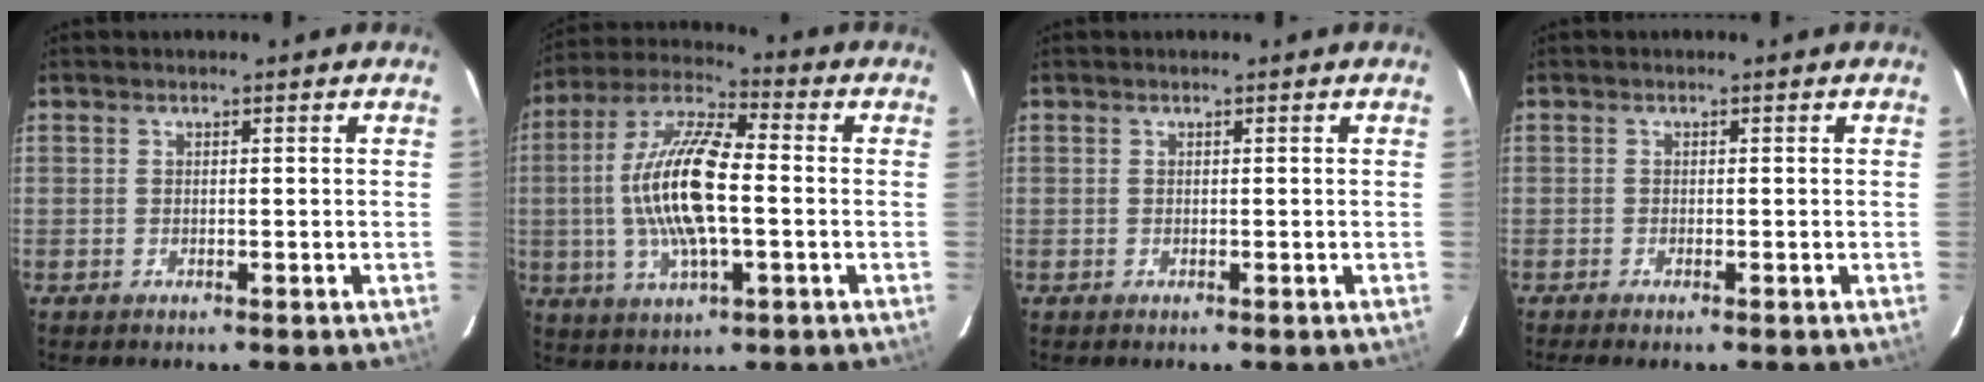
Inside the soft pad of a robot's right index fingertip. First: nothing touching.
{"total": 16.1, "force": [-1.1, 5.2, 15.2], "torque": [-0.304, 0.007, -0.027]}
{"total": 0.0}
{"total": 1.5, "force": [-1.2, 0.1, 0.9], "torque": [-0.021, -0.003, -0.022]}